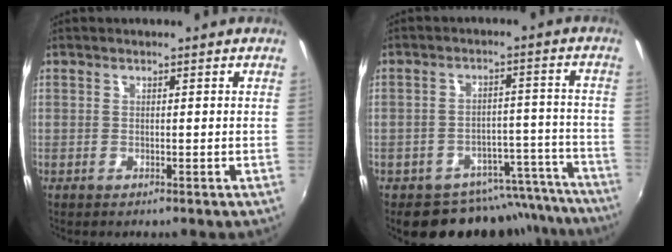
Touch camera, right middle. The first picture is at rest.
{"total": 13.6, "force": [-12.0, 5.9, 2.3], "torque": [-0.026, 0.045, -0.142]}